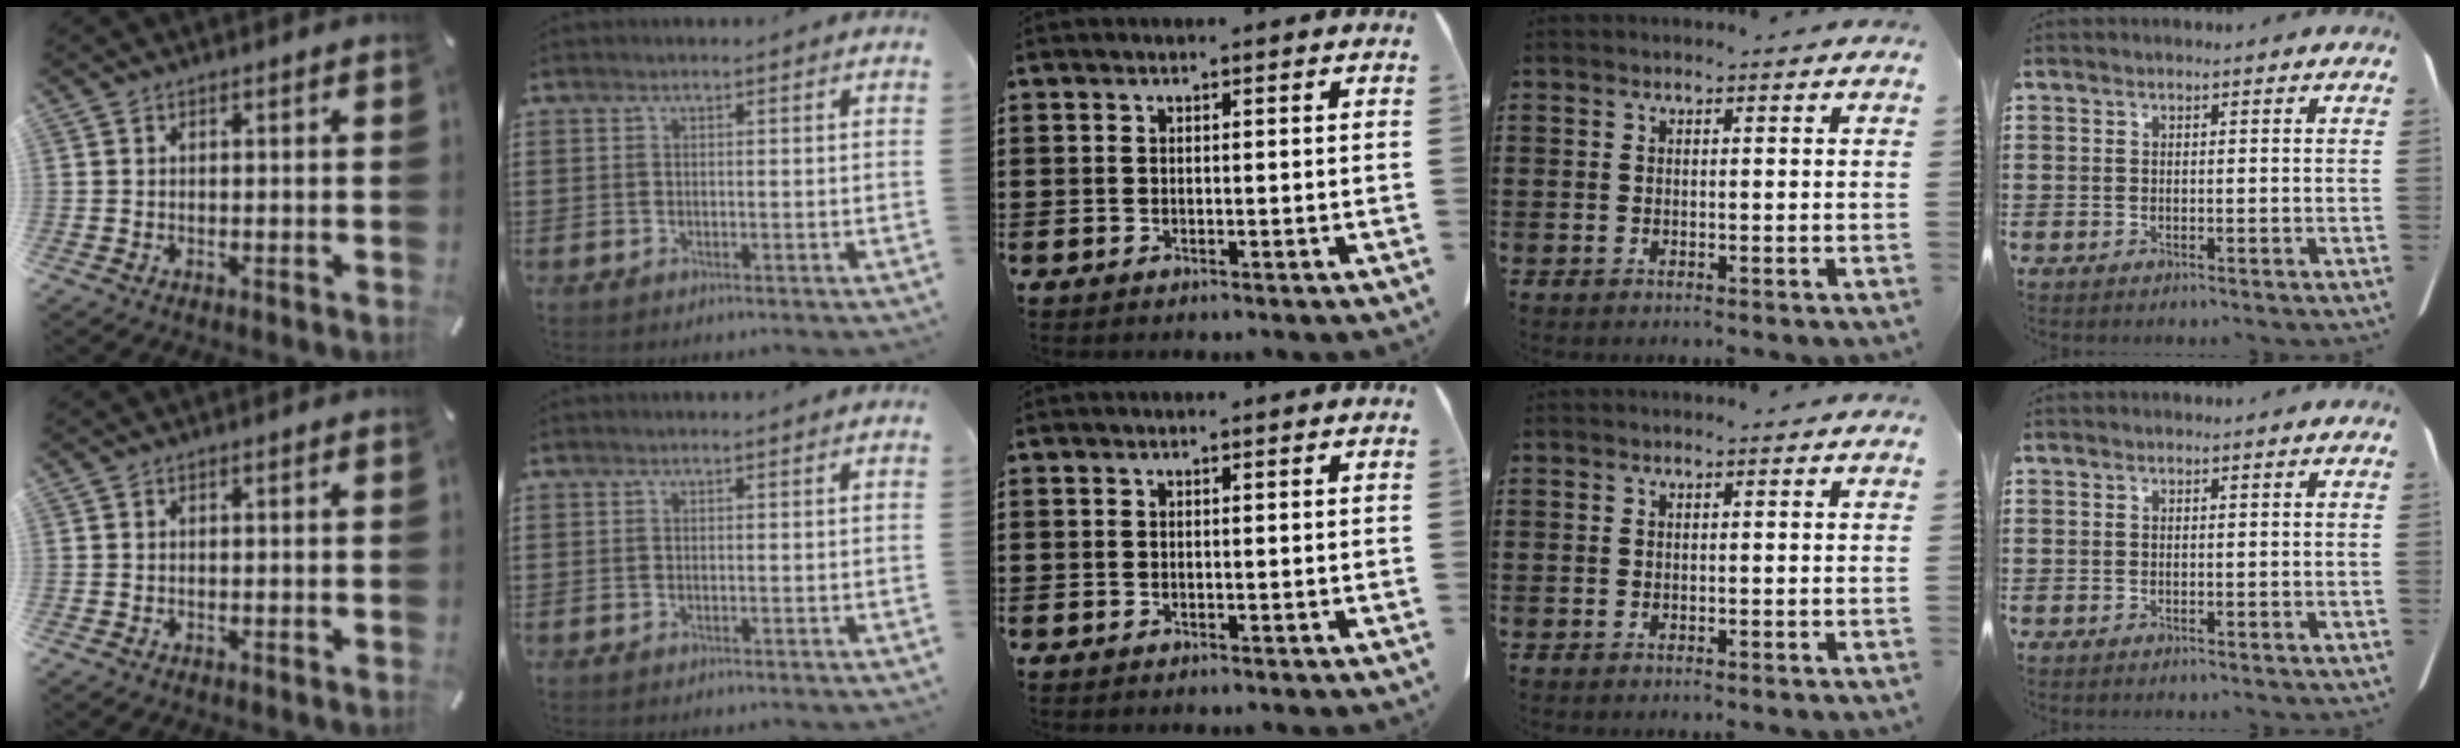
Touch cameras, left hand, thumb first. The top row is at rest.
{}